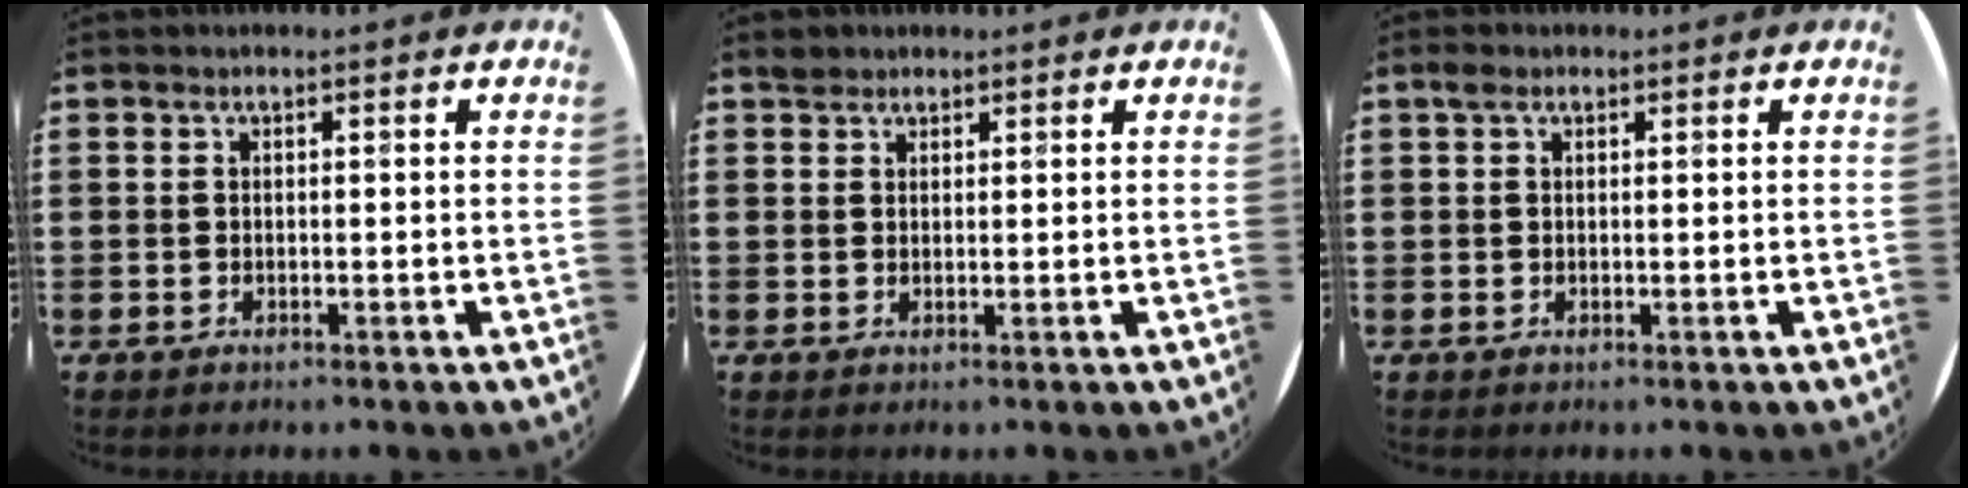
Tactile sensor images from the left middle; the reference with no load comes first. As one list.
[{"total": 1.4, "force": [1.3, 0.6, 0.1], "torque": [0.003, -0.001, 0.023]}, {"total": 1.2, "force": [0.8, 0.8, 0.5], "torque": [-0.003, 0.003, 0.012]}]